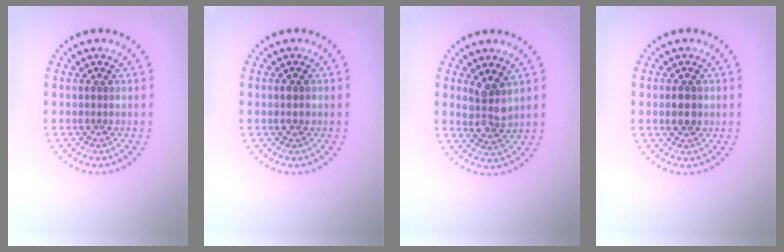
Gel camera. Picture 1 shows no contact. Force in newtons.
{"total": 1.3, "press": 1.3, "slide": 0.1}
{"total": 2.9, "press": 2.6, "slide": 1.2}
{"total": 1.9, "press": 1.9, "slide": 0.2}